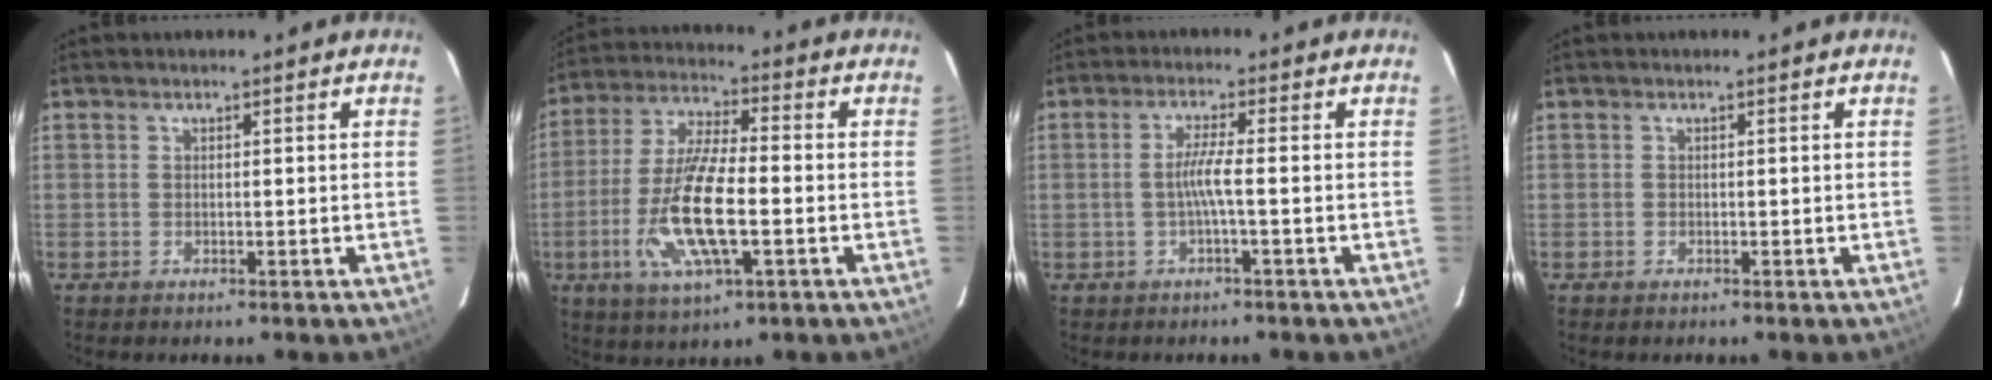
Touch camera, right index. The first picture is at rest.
{"total": 15.1, "force": [-3.8, 4.1, 14.1], "torque": [-0.294, -0.010, -0.072]}
{"total": 2.9, "force": [-0.7, -1.4, 2.4], "torque": [-0.050, -0.005, -0.012]}
{"total": 0.8, "force": [0.0, -0.4, -0.6], "torque": [0.012, -0.005, -0.001]}